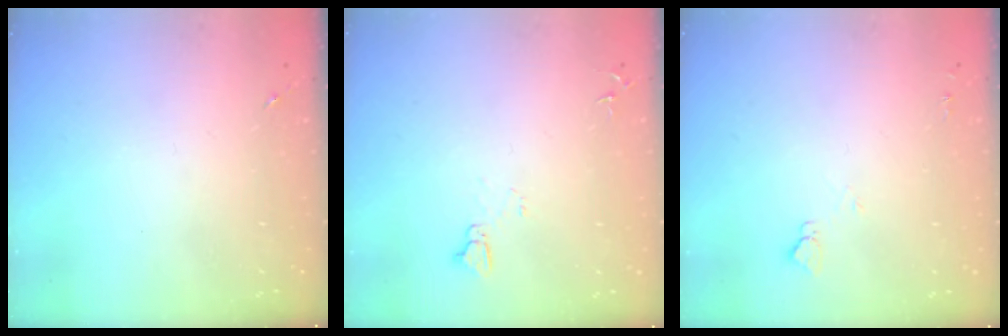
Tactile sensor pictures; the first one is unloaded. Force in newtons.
{"total": 4.1, "press": 4.1, "slide": 0.4}
{"total": 4.4, "press": 4.3, "slide": 0.6}